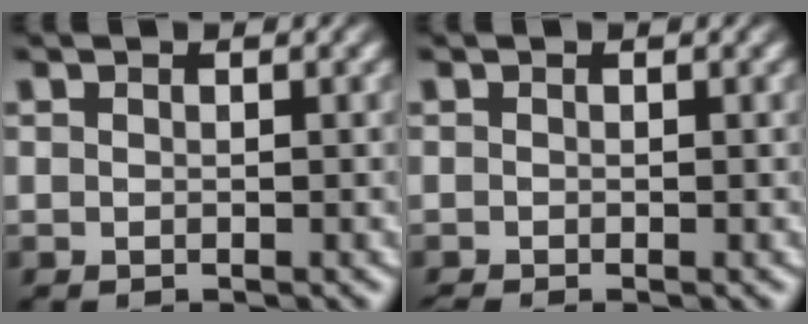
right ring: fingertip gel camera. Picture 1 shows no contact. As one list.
[{"total": 0.9, "force": [-0.8, 0.4, 0.1], "torque": [-0.006, -0.012, -0.008]}]